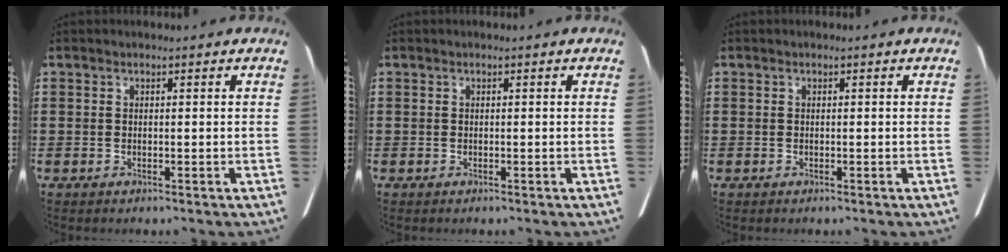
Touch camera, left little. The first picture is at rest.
{"total": 0.0}
{"total": 0.0}